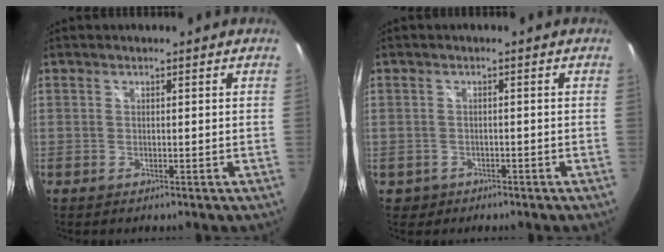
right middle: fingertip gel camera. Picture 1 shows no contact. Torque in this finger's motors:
{"motor_torque": [-0.41, 0.09, -0.04, -0.01]}